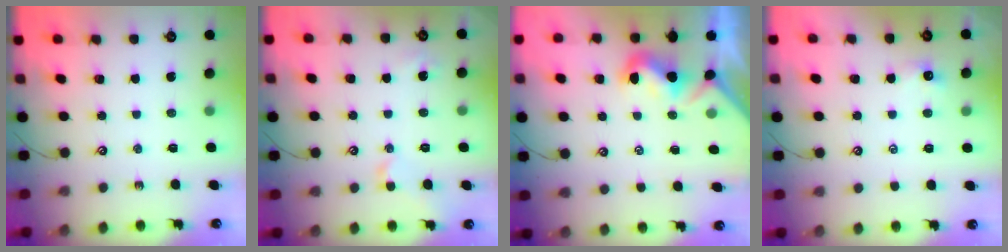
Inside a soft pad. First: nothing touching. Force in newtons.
{"total": 2.3, "press": 2.3, "slide": 0.6}
{"total": 1.0, "press": 0.8, "slide": 0.5}
{"total": 0.6, "press": 0.3, "slide": 0.5}